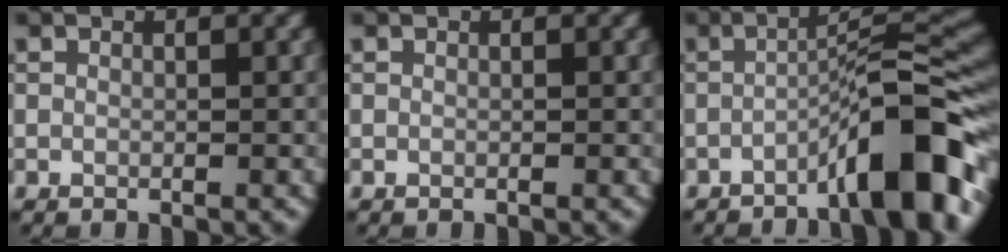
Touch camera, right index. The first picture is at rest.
{"total": 0.0}
{"total": 9.3, "force": [-5.0, 1.6, 7.7], "torque": [-0.100, 0.026, -0.085]}